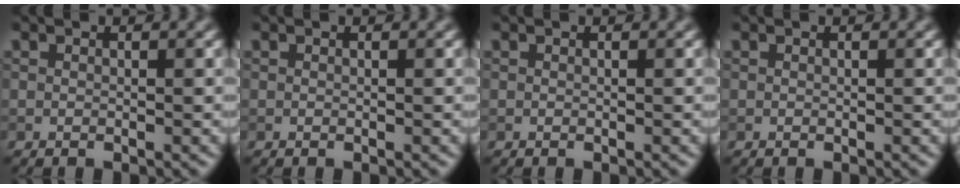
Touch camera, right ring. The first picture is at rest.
{"total": 0.0}
{"total": 0.0}
{"total": 0.0}